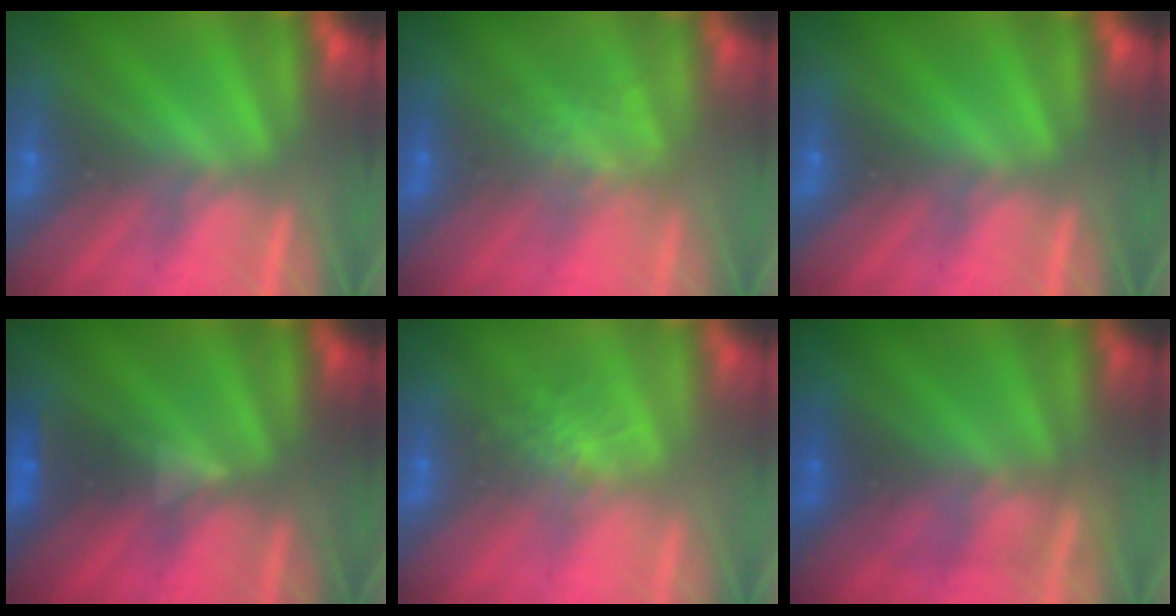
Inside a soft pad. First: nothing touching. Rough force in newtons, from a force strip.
{"total": 1.2}
{"total": 0.0}
{"total": 2.9}
{"total": 2.7}
{"total": 3.1}